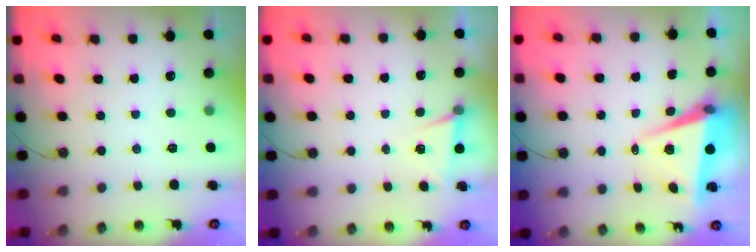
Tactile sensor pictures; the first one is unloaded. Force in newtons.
{"total": 4.9, "press": 2.0, "slide": 4.5}
{"total": 6.2, "press": 5.0, "slide": 3.7}